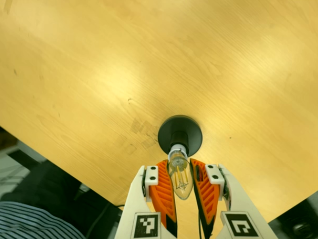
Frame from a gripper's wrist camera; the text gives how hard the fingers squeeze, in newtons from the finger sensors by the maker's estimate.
{"total": 25.6, "left": 27.0, "right": 24.2}